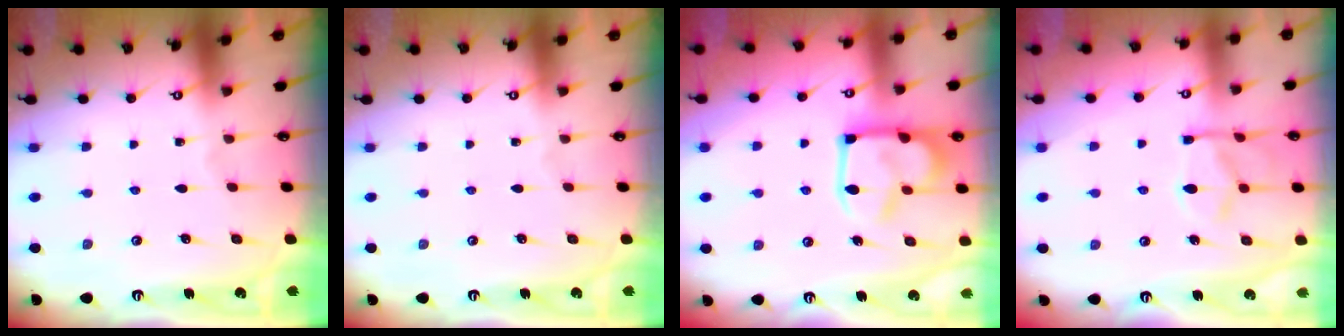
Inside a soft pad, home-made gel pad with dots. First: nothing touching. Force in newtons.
{"total": 0.0}
{"total": 15.5, "press": 15.4, "slide": 1.1}
{"total": 12.9, "press": 12.9, "slide": 1.3}